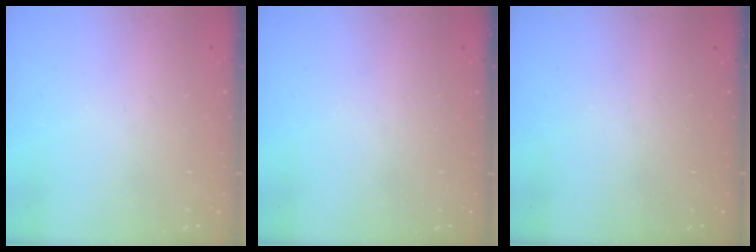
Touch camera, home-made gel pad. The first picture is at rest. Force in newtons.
{"total": 0.0}
{"total": 0.0}